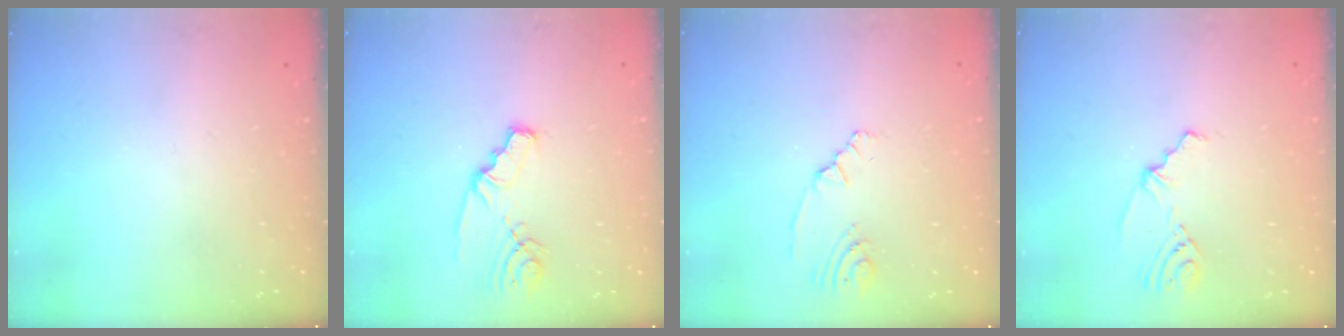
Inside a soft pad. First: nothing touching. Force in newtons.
{"total": 4.3, "press": 4.3, "slide": 0.4}
{"total": 1.8, "press": 1.5, "slide": 1.0}
{"total": 2.8, "press": 2.4, "slide": 1.5}